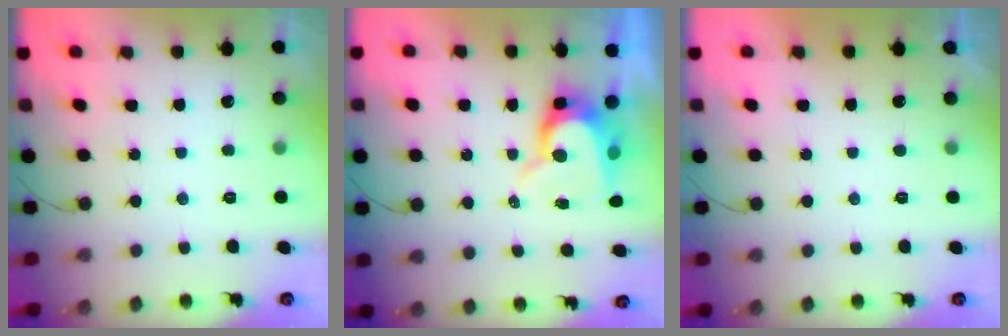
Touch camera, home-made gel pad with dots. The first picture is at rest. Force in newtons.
{"total": 8.4, "press": 8.3, "slide": 0.8}
{"total": 1.2, "press": 1.1, "slide": 0.3}